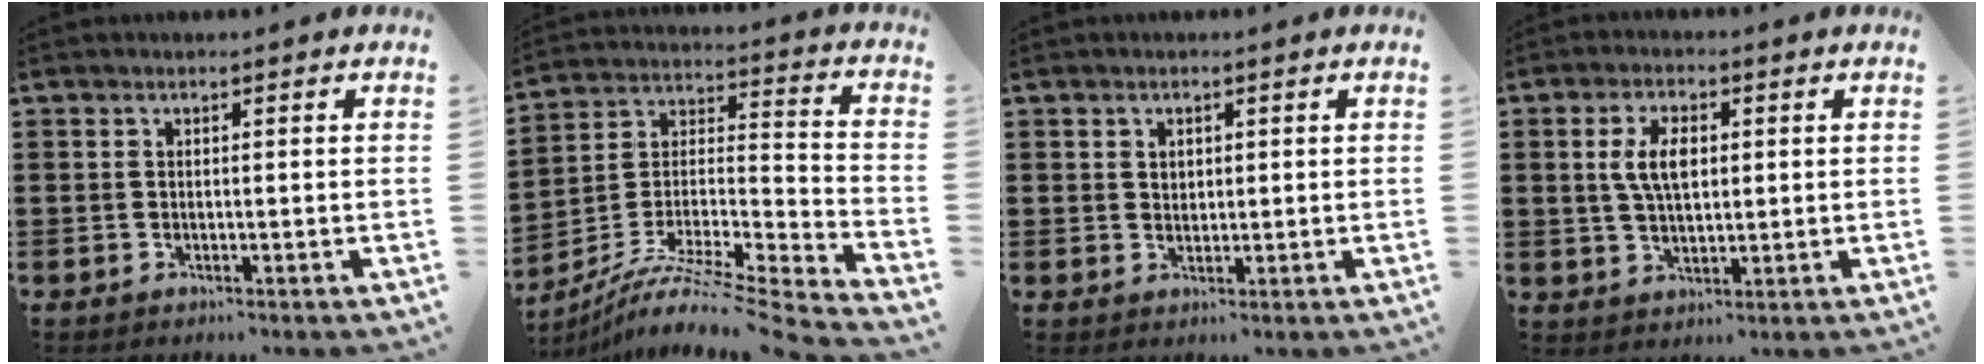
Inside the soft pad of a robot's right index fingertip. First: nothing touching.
{"total": 8.9, "force": [-7.2, 0.5, 5.2], "torque": [-0.093, -0.002, -0.146]}
{"total": 1.4, "force": [0.7, 1.1, 0.4], "torque": [-0.011, 0.005, 0.014]}
{"total": 5.8, "force": [1.1, 2.8, 4.9], "torque": [-0.095, 0.009, 0.015]}